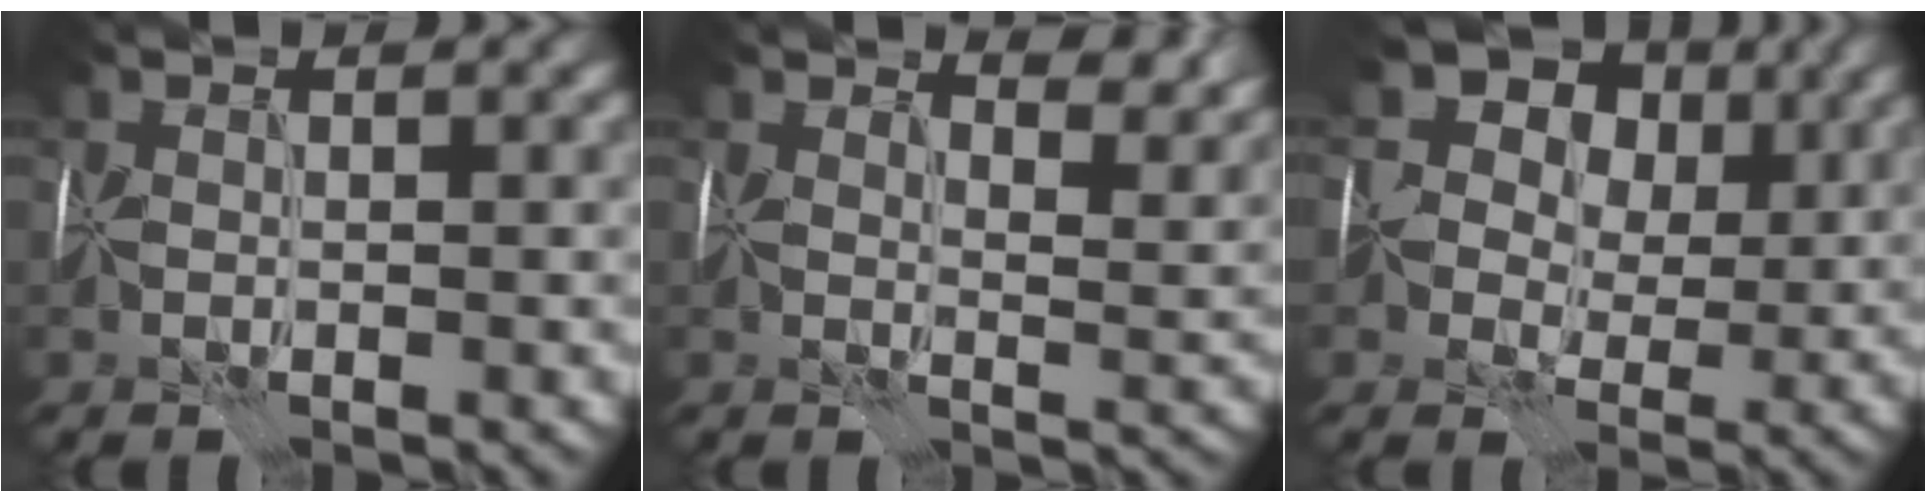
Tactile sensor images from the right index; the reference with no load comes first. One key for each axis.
{"total": 6.3, "fx": 5.0, "fy": 1.9, "fz": 3.3, "tx": -0.055, "ty": 0.000, "tz": 0.070}
{"total": 11.6, "fx": 4.9, "fy": 8.7, "fz": 5.9, "tx": -0.085, "ty": 0.026, "tz": 0.058}